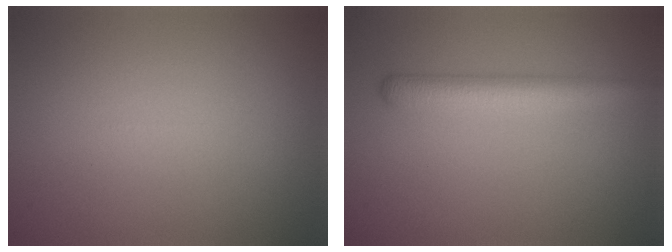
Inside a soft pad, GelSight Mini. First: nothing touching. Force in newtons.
{"total": 3.6, "press": 3.6, "slide": 0.2}